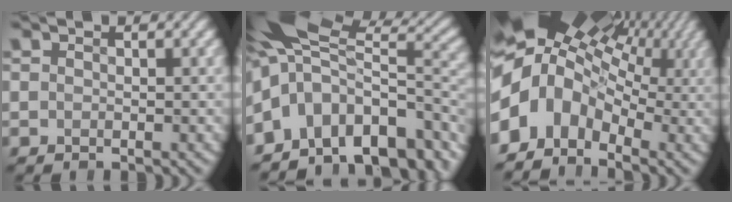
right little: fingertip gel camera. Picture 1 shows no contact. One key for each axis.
{"total": 15.2, "fx": -3.8, "fy": 9.7, "fz": 11.0, "tx": -0.205, "ty": 0.010, "tz": -0.040}
{"total": 14.1, "fx": 0.5, "fy": 10.5, "fz": 9.4, "tx": -0.164, "ty": 0.013, "tz": 0.023}